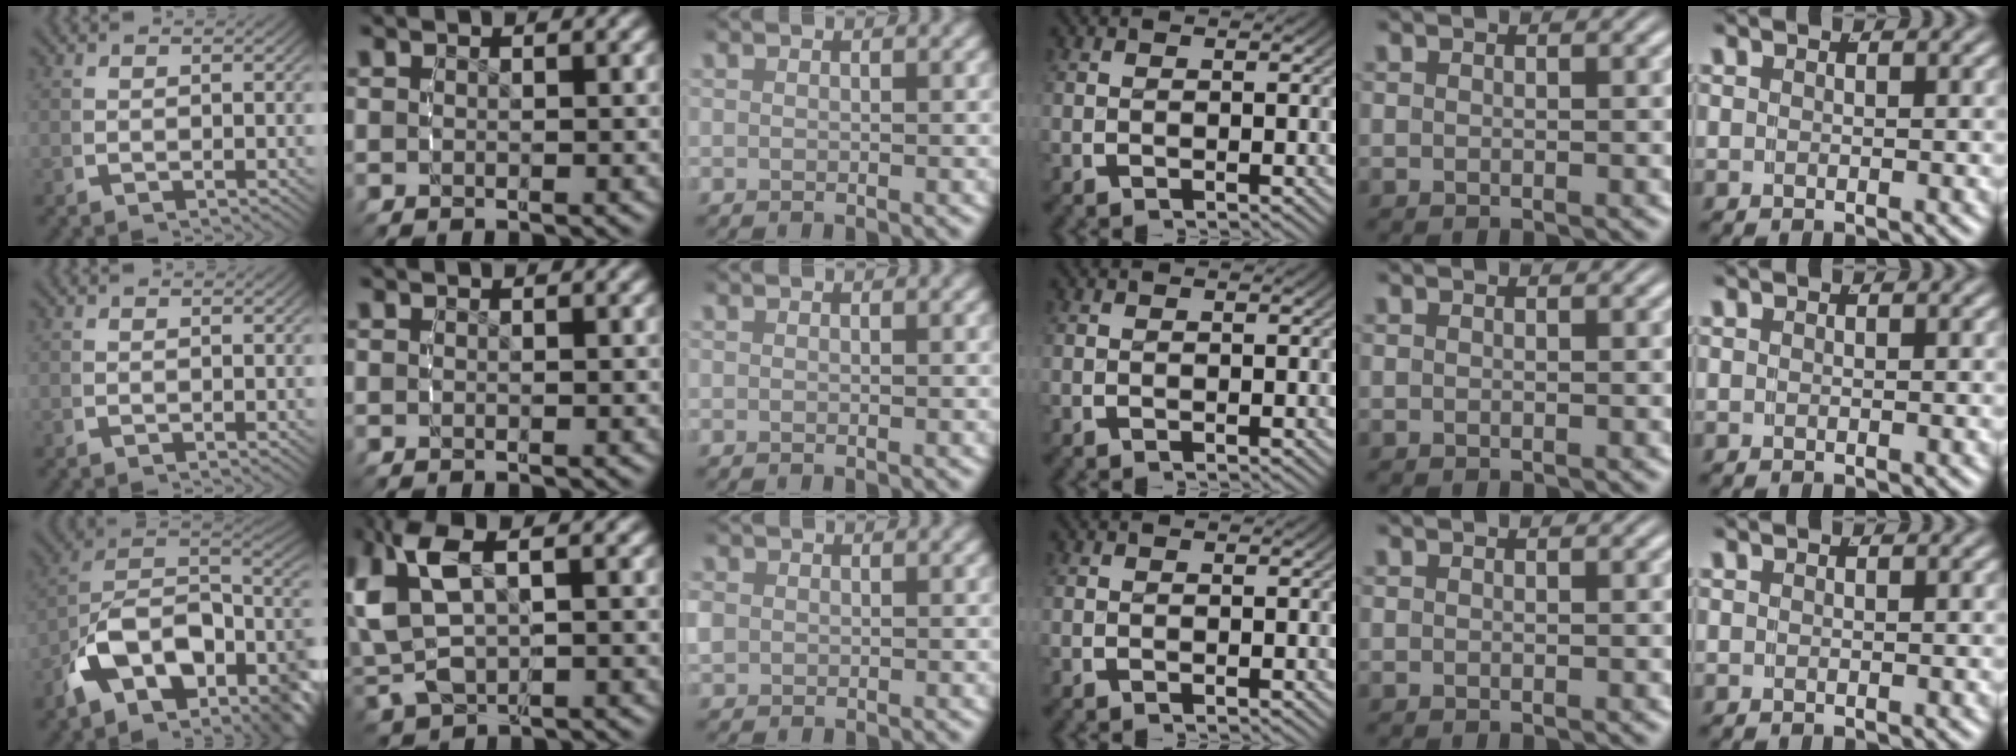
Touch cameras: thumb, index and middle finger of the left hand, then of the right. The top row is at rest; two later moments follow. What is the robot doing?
{"motion": "grasp_and_lifting", "object": "ethernet cable"}